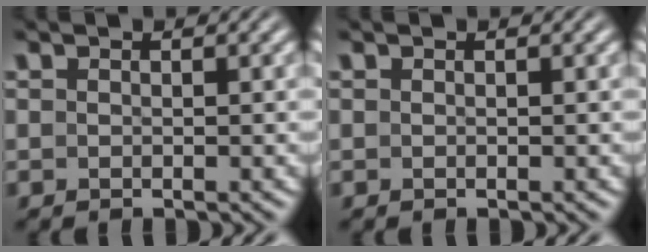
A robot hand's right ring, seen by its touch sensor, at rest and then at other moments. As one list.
[{"total": 0.0}]